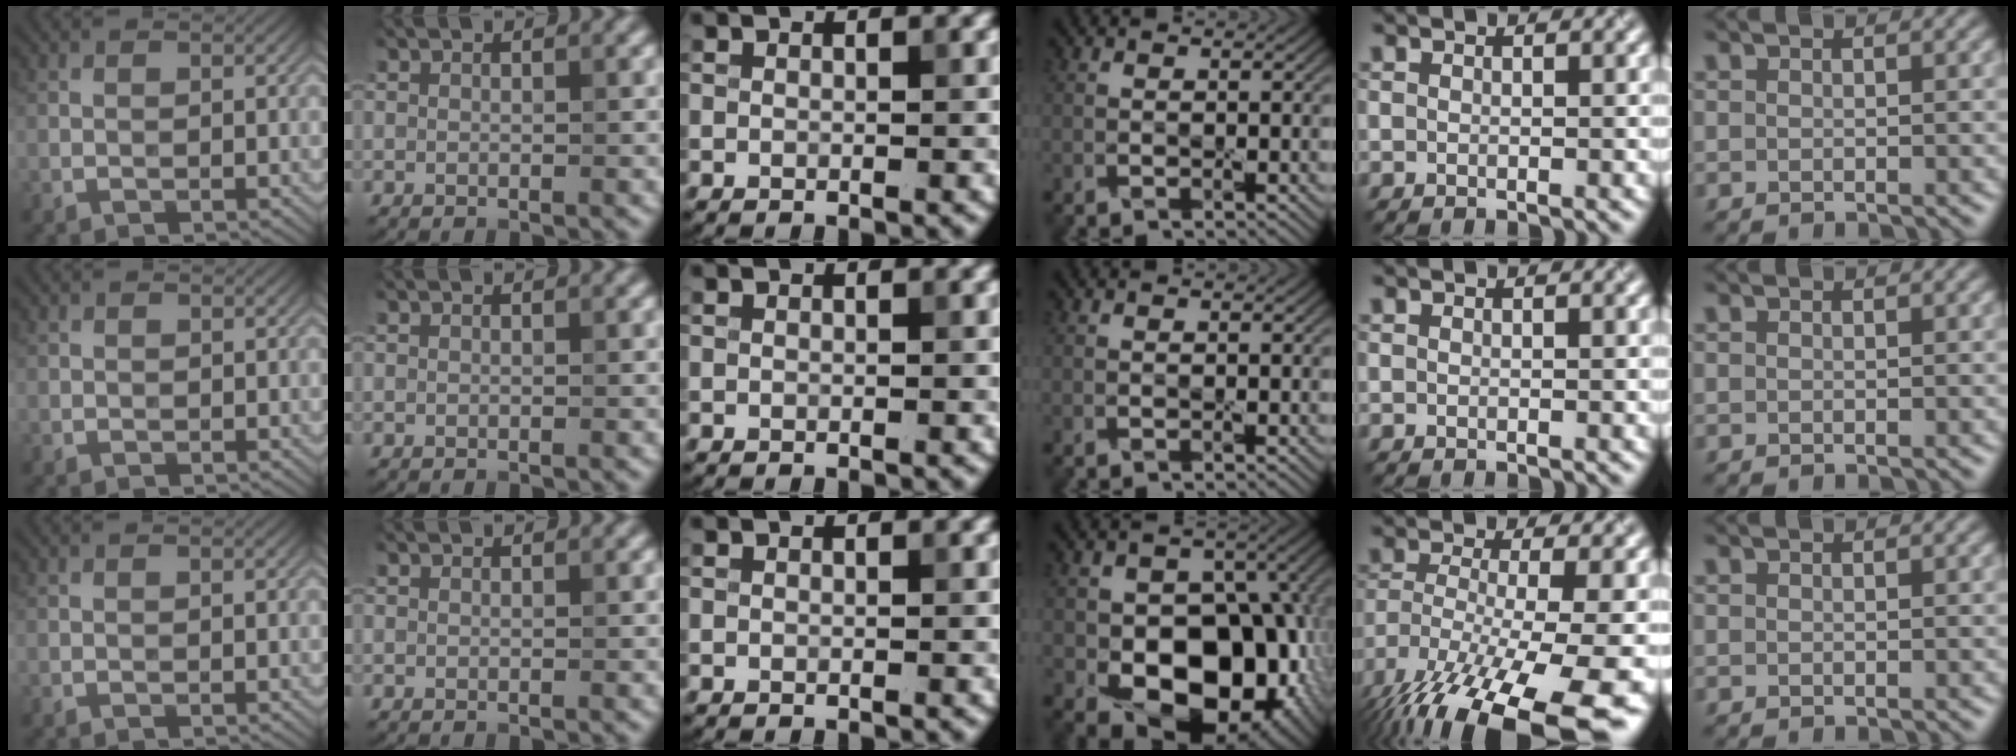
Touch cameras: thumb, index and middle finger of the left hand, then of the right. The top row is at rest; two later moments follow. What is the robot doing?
{"motion": "peel", "object": "envelope seal"}